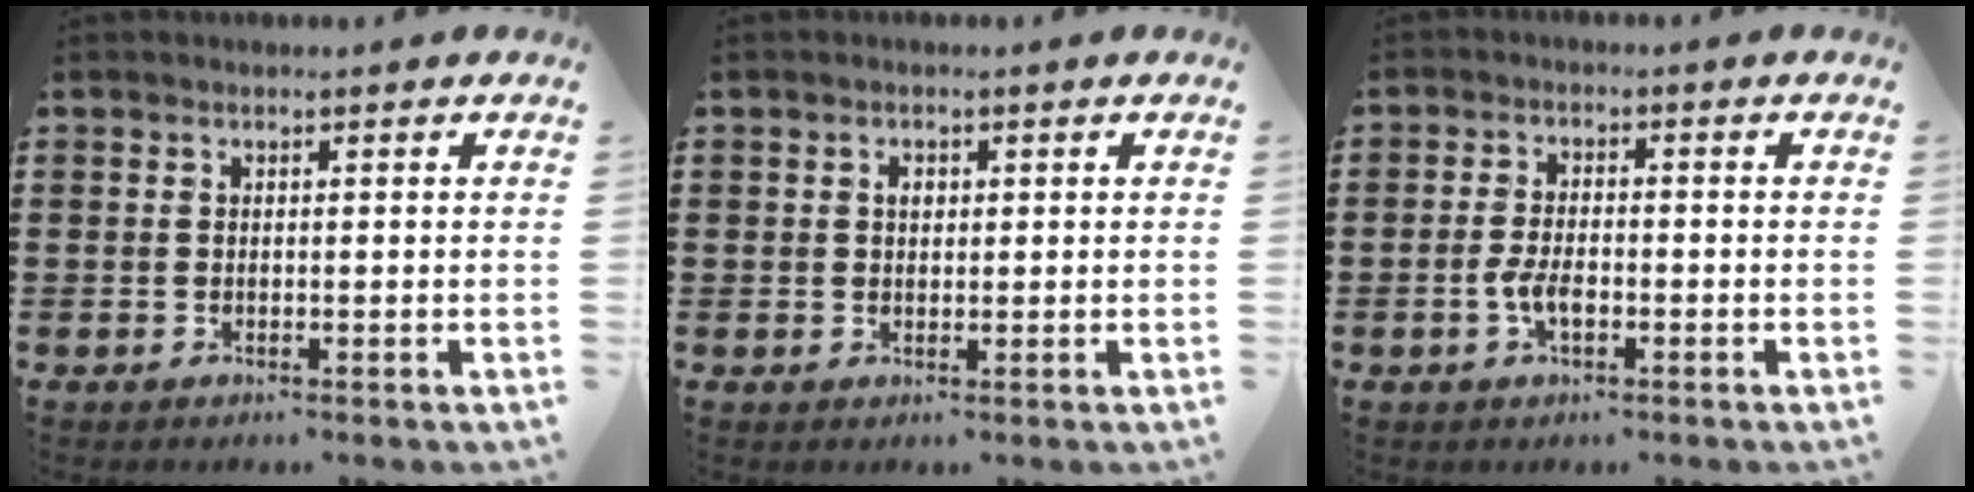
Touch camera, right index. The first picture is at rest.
{"total": 1.5, "force": [0.4, 1.0, 1.0], "torque": [-0.021, 0.007, 0.006]}
{"total": 3.6, "force": [-1.3, 1.4, 3.0], "torque": [-0.068, -0.004, -0.024]}